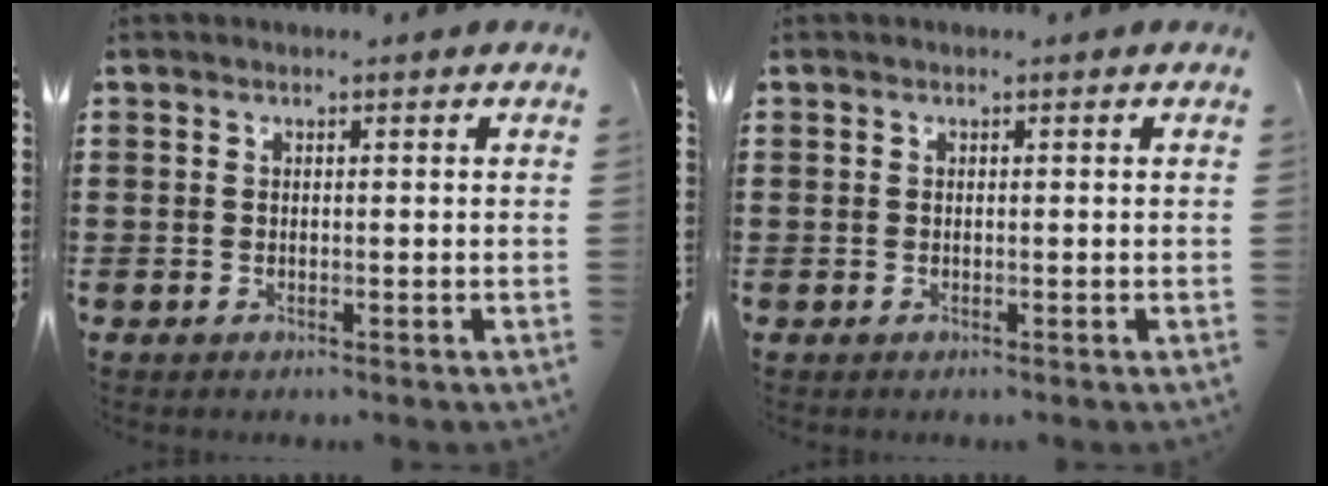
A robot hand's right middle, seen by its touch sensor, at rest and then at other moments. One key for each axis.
{"total": 0.0}